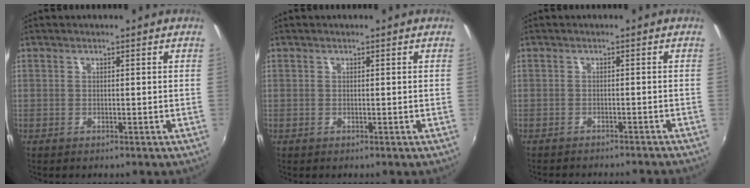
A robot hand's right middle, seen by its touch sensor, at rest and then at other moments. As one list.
[{"total": 0.0}, {"total": 7.3, "force": [-6.7, 1.1, 2.7], "torque": [-0.063, -0.015, -0.091]}]